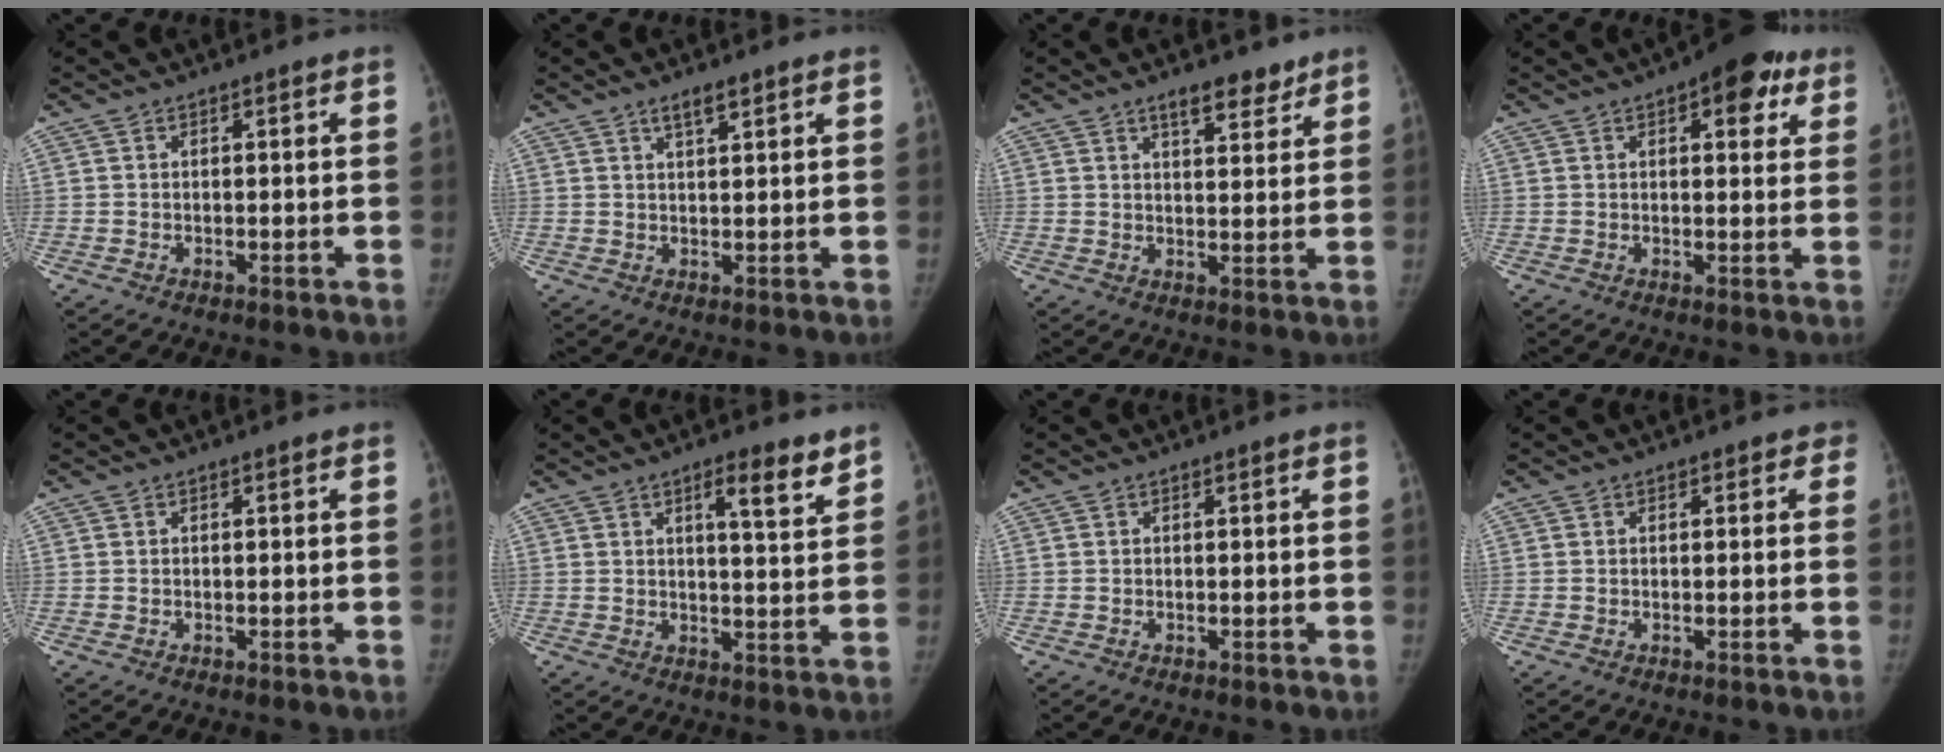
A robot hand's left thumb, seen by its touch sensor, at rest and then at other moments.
{"total": 2.9, "force": [2.1, 0.7, 1.9], "torque": [-0.028, -0.009, 0.037]}
{"total": 5.8, "force": [4.3, 2.3, 3.2], "torque": [-0.023, -0.027, 0.065]}
{"total": 8.1, "force": [4.2, 3.4, 6.1], "torque": [-0.052, -0.009, 0.050]}
{"total": 0.0}
{"total": 6.9, "force": [4.4, 1.5, 5.1], "torque": [-0.063, -0.028, 0.063]}
{"total": 0.0}
{"total": 1.1, "force": [0.6, 0.9, 0.3], "torque": [0.020, 0.001, 0.000]}